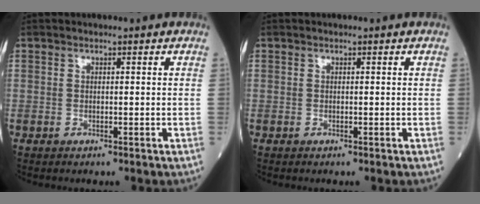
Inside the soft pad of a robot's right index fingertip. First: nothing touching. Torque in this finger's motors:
{"motor_torque": [0.01, 0.00, 0.00, -0.01]}